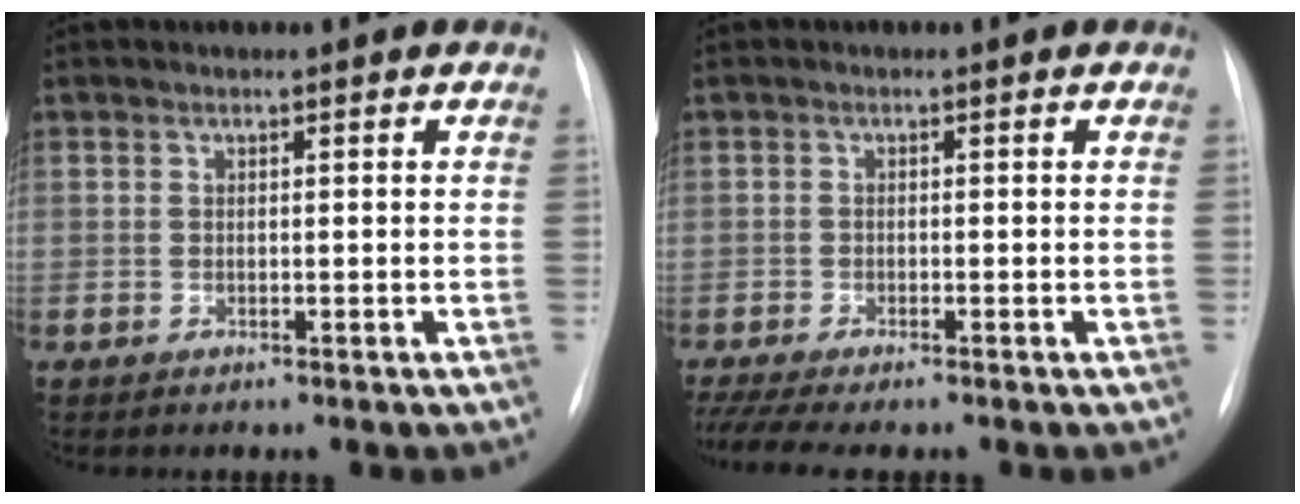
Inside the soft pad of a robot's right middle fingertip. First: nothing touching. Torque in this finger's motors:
{"motor_torque": [0.67, -0.67, 0.25, 0.06]}